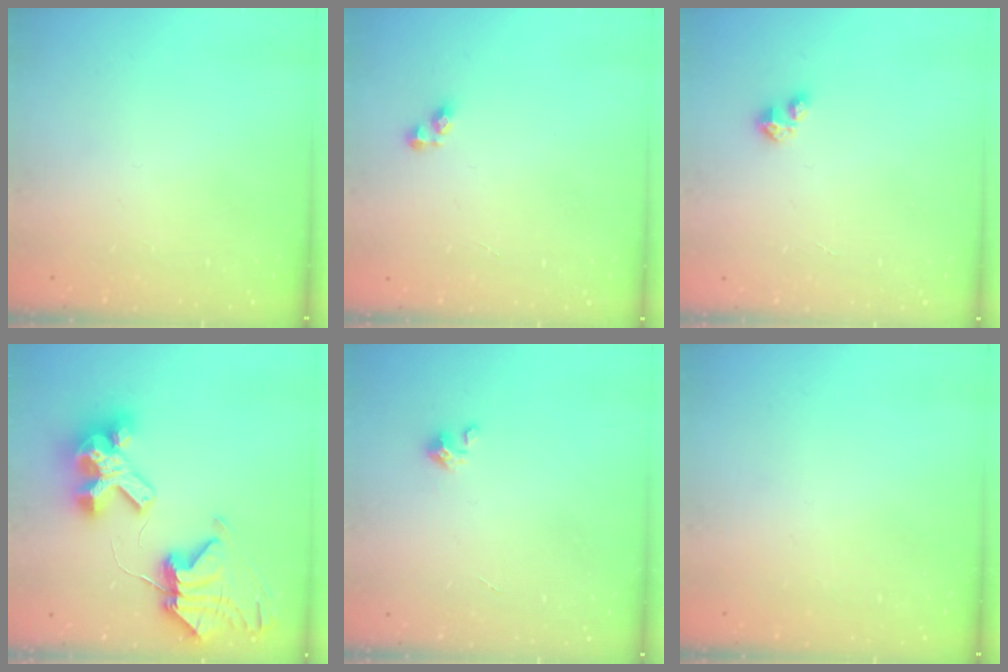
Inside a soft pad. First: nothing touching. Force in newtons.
{"total": 3.2, "press": 3.2, "slide": 0.6}
{"total": 2.1, "press": 2.1, "slide": 0.2}
{"total": 11.3, "press": 11.2, "slide": 1.5}
{"total": 1.5, "press": 1.5, "slide": 0.1}
{"total": 0.0}